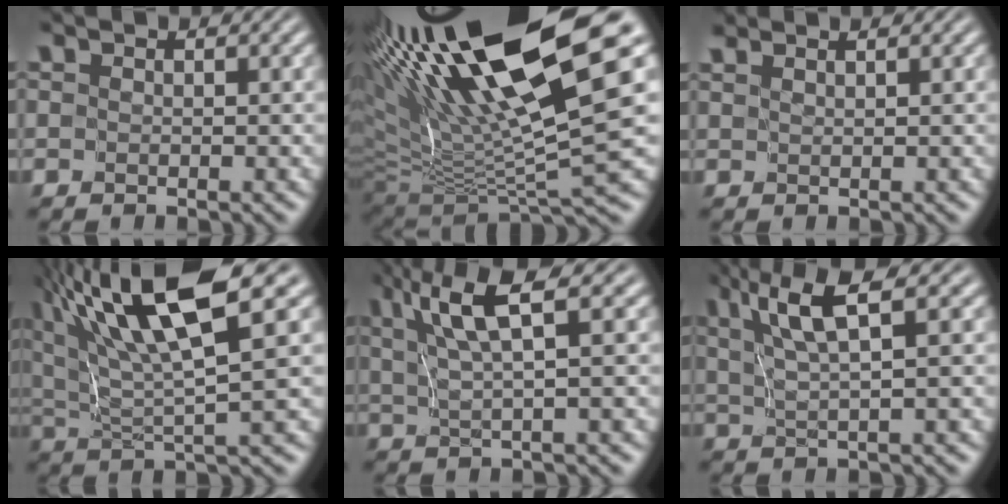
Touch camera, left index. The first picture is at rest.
{"total": 17.5, "force": [7.7, 3.7, 15.3], "torque": [-0.259, 0.017, 0.136]}
{"total": 1.9, "force": [1.8, 0.1, 0.5], "torque": [-0.003, -0.003, 0.022]}
{"total": 12.1, "force": [6.2, 2.7, 10.0], "torque": [-0.193, 0.024, 0.114]}
{"total": 5.5, "force": [2.7, 0.6, 4.7], "torque": [-0.086, 0.010, 0.053]}
{"total": 4.9, "force": [2.6, 0.5, 4.1], "torque": [-0.076, 0.006, 0.051]}